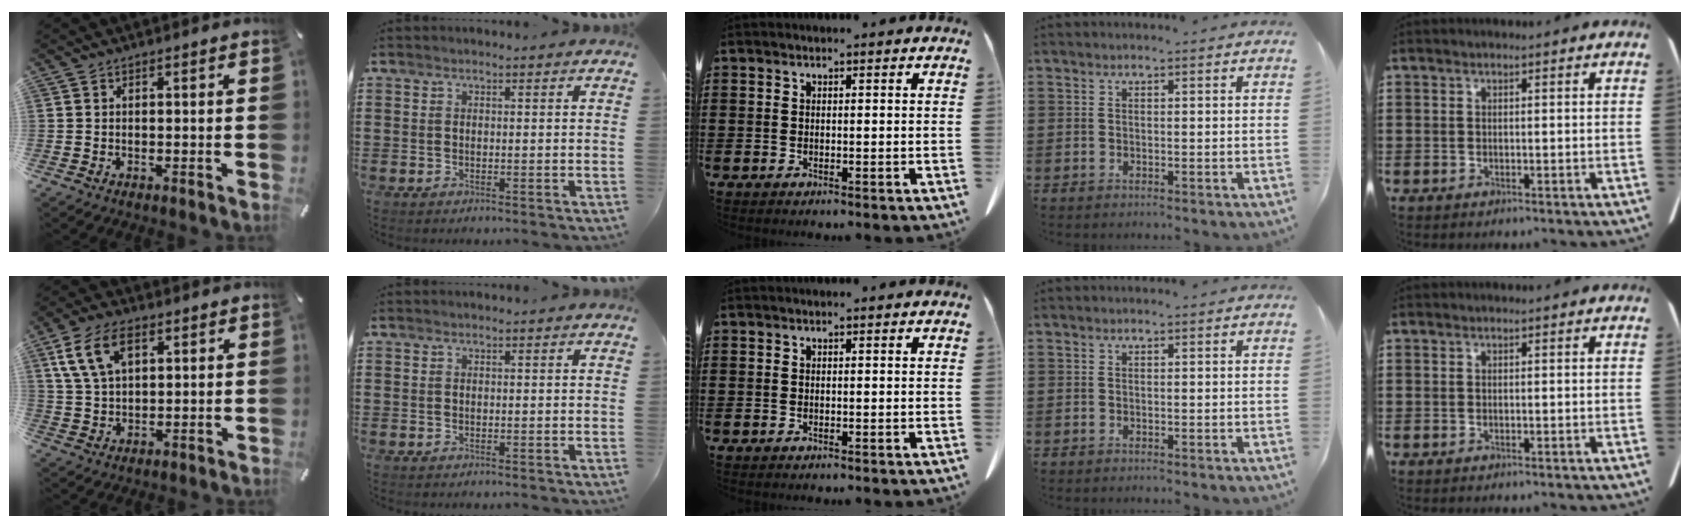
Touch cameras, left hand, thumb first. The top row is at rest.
{"thumb": {"total": 9.5, "force": [4.1, 5.8, 6.2], "torque": [-0.147, 0.007, 0.078]}}